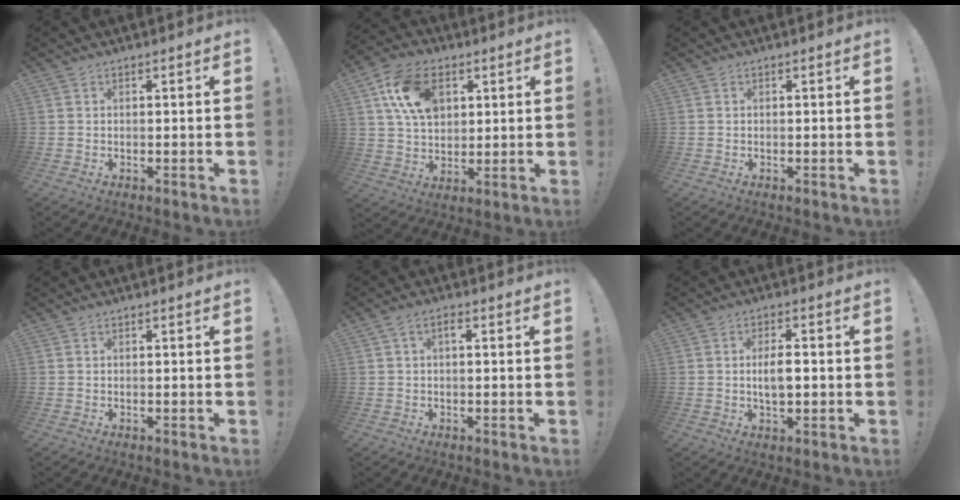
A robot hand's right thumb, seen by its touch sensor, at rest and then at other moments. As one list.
[{"total": 15.4, "force": [5.7, 10.6, 9.7], "torque": [-0.168, -0.003, 0.111]}, {"total": 0.0}, {"total": 0.0}, {"total": 2.6, "force": [0.2, 1.0, 2.3], "torque": [-0.046, 0.009, 0.002]}, {"total": 5.2, "force": [-0.4, 2.1, 4.8], "torque": [-0.076, 0.000, -0.013]}]